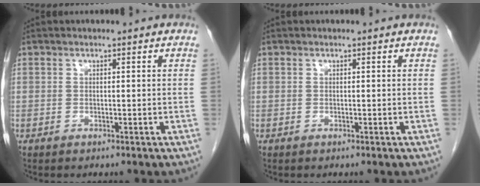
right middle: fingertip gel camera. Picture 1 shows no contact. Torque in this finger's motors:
{"motor_torque": [-0.04, -0.04, 0.00, 0.00]}